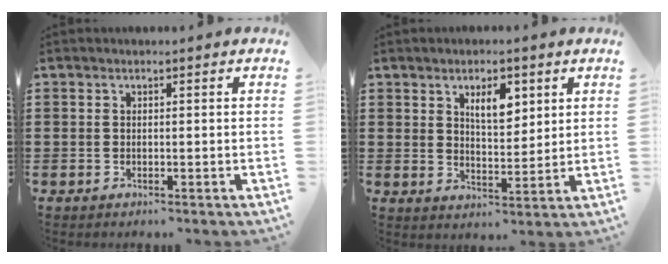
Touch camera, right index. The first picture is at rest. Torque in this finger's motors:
{"motor_torque": [0.22, 0.07, 0.43, 0.08]}